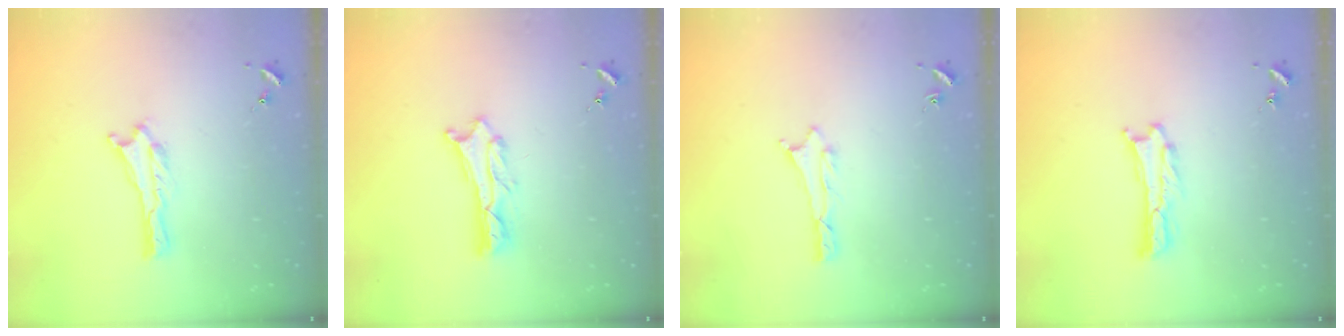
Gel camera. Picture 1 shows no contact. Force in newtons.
{"total": 2.0, "press": 2.0, "slide": 0.2}
{"total": 0.8, "press": 0.8, "slide": 0.2}
{"total": 0.6, "press": 0.5, "slide": 0.2}